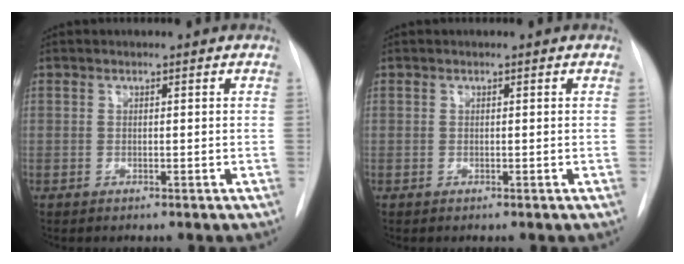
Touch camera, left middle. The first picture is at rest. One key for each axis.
{"total": 0.0}